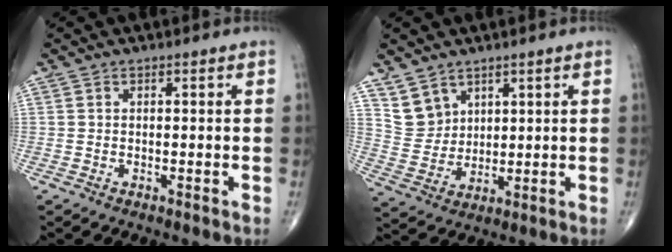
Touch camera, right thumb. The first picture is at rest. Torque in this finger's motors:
{"motor_torque": [-0.12, 0.12, 0.05, 0.46, -0.02]}